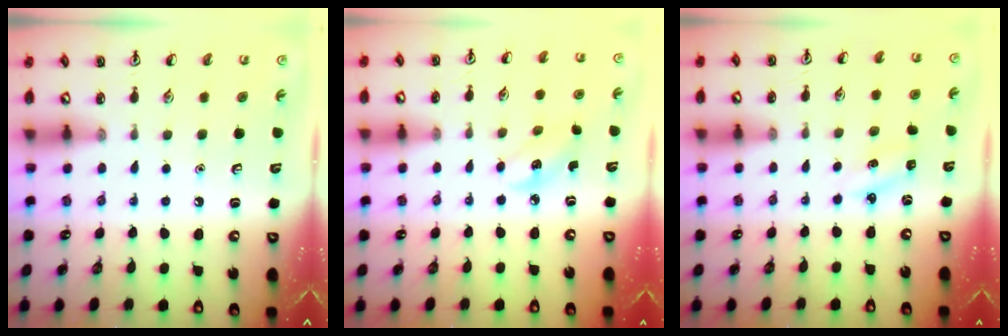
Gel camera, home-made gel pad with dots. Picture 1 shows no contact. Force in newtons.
{"total": 2.8, "press": 2.7, "slide": 0.8}
{"total": 2.2, "press": 2.1, "slide": 0.8}